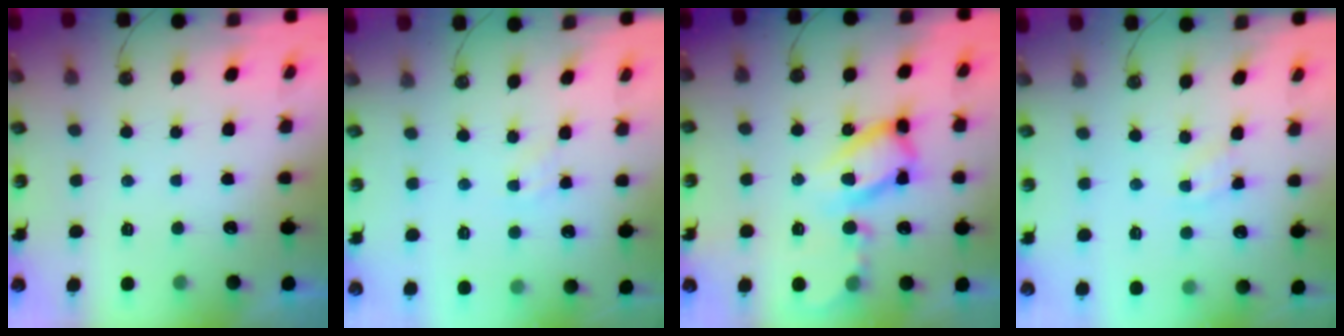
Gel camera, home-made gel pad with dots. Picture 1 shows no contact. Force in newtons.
{"total": 0.9, "press": 0.9, "slide": 0.2}
{"total": 14.7, "press": 14.6, "slide": 1.2}
{"total": 5.2, "press": 5.1, "slide": 0.6}